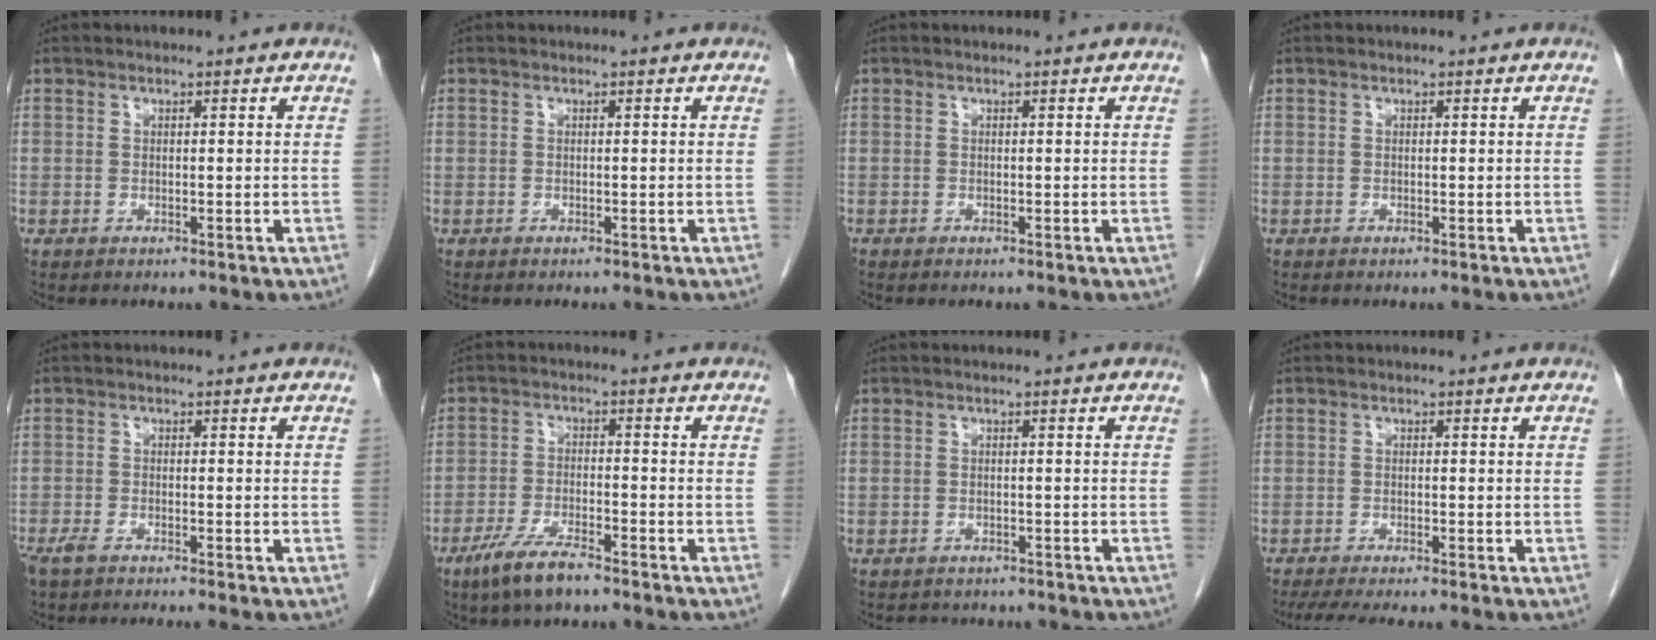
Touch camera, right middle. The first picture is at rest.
{"total": 0.0}
{"total": 0.0}
{"total": 0.0}
{"total": 5.3, "force": [-4.5, 0.2, 2.8], "torque": [-0.042, -0.011, -0.075]}
{"total": 6.7, "force": [-4.9, 1.1, 4.5], "torque": [-0.095, -0.011, -0.090]}
{"total": 4.1, "force": [-3.7, 1.7, 0.5], "torque": [-0.008, 0.001, -0.046]}
{"total": 6.6, "force": [-5.6, 0.1, 3.5], "torque": [-0.049, -0.017, -0.090]}